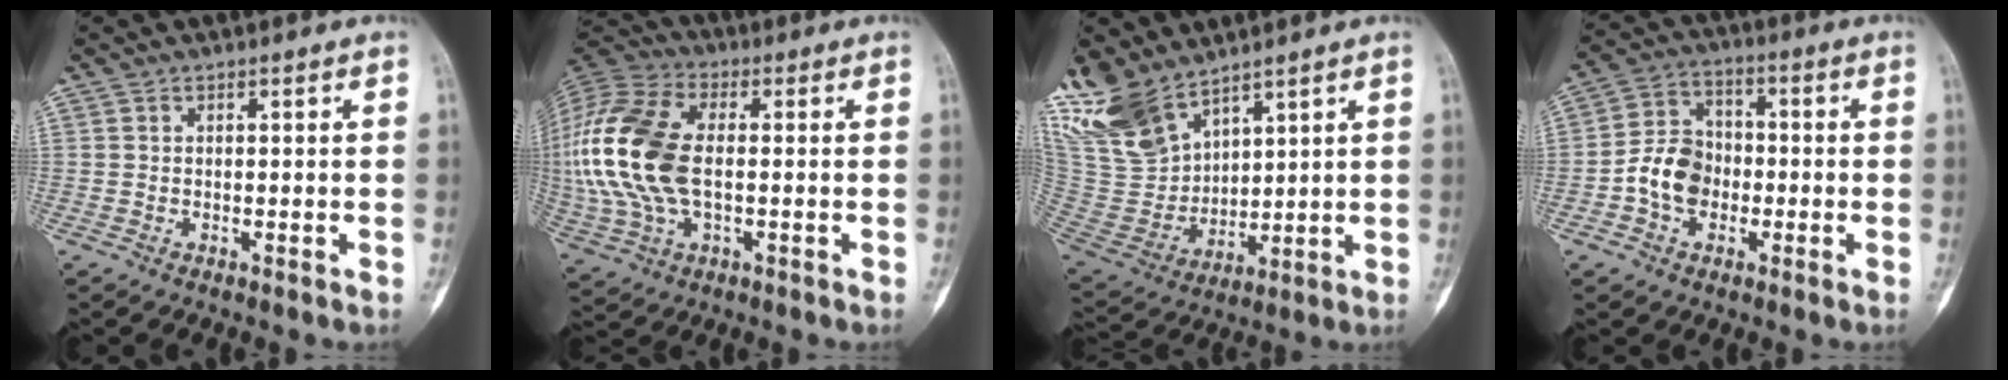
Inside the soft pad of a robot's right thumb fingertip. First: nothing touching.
{"total": 20.9, "force": [0.0, 11.8, 17.3], "torque": [-0.399, 0.008, 0.002]}
{"total": 16.7, "force": [12.5, 7.8, 7.9], "torque": [-0.151, -0.047, 0.262]}
{"total": 9.1, "force": [-2.2, 7.1, 5.3], "torque": [-0.078, 0.032, -0.050]}